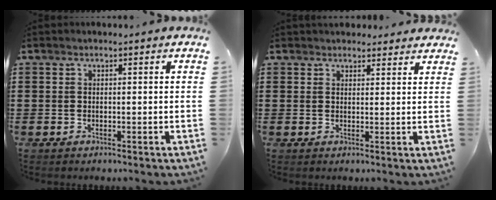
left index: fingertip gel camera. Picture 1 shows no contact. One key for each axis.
{"total": 2.2, "fx": 2.1, "fy": 0.9, "fz": 0.0, "tx": 0.002, "ty": -0.004, "tz": 0.038}